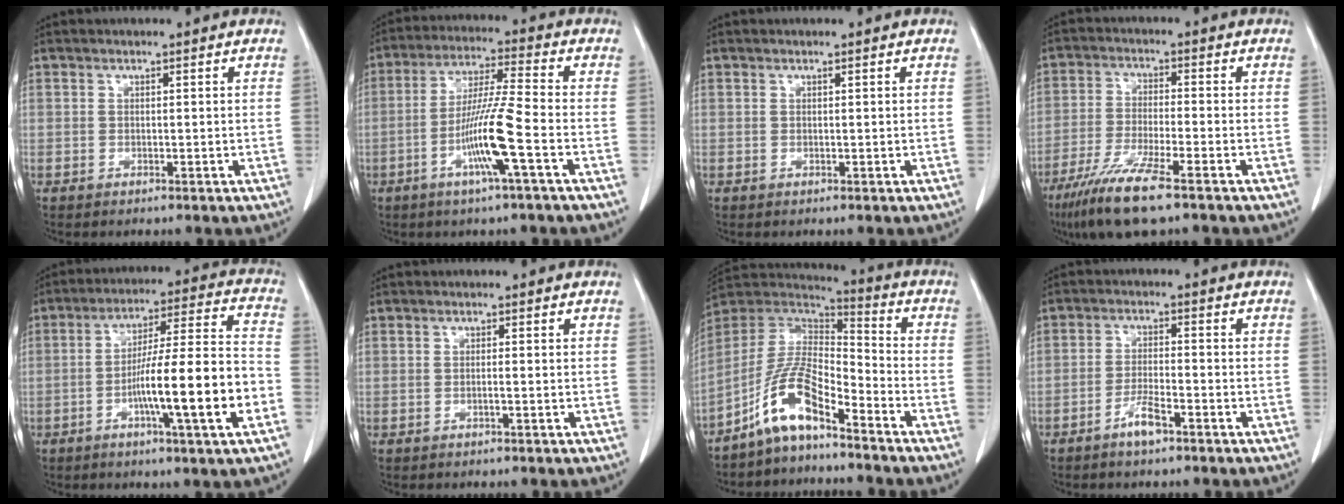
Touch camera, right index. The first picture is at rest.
{"total": 10.4, "force": [-3.7, -0.7, 9.7], "torque": [-0.190, -0.006, -0.074]}
{"total": 0.0}
{"total": 10.0, "force": [-6.7, 0.5, 7.4], "torque": [-0.149, -0.030, -0.124]}
{"total": 16.1, "force": [-4.9, 0.2, 15.3], "torque": [-0.250, 0.006, -0.079]}
{"total": 0.6, "force": [-0.2, -0.1, 0.5], "torque": [-0.009, 0.002, -0.005]}
{"total": 10.4, "force": [-7.1, 2.7, 7.1], "torque": [-0.153, 0.020, -0.136]}
{"total": 3.8, "force": [-2.5, 0.6, 2.8], "torque": [-0.052, 0.000, -0.046]}